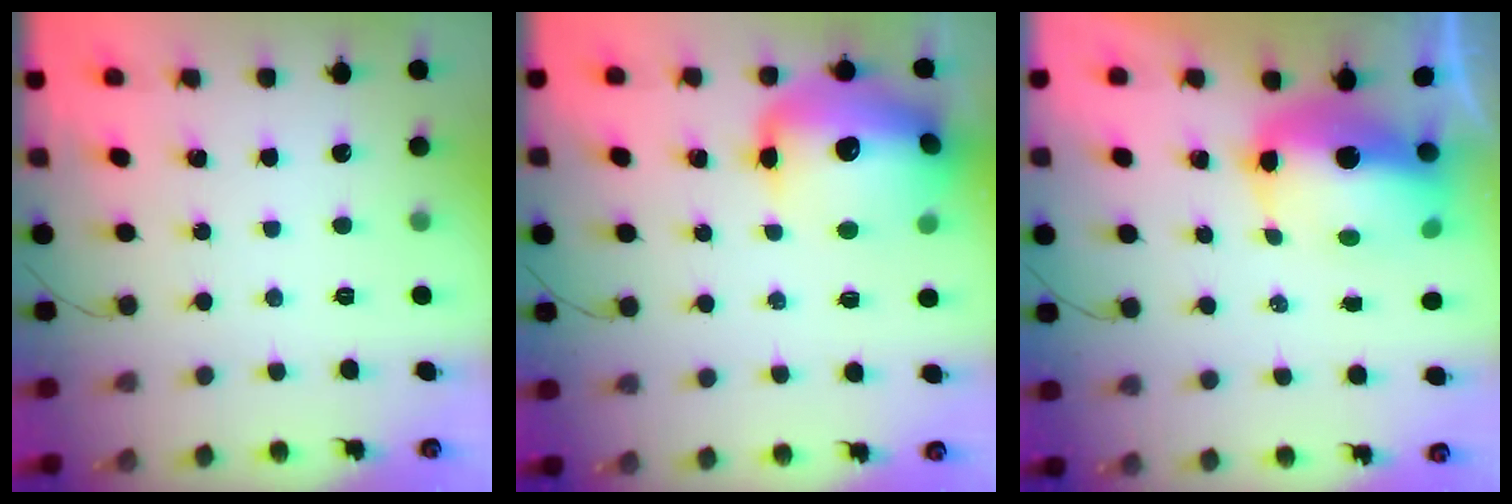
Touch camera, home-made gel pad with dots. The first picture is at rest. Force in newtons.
{"total": 22.1, "press": 20.7, "slide": 7.7}
{"total": 14.3, "press": 14.0, "slide": 2.9}